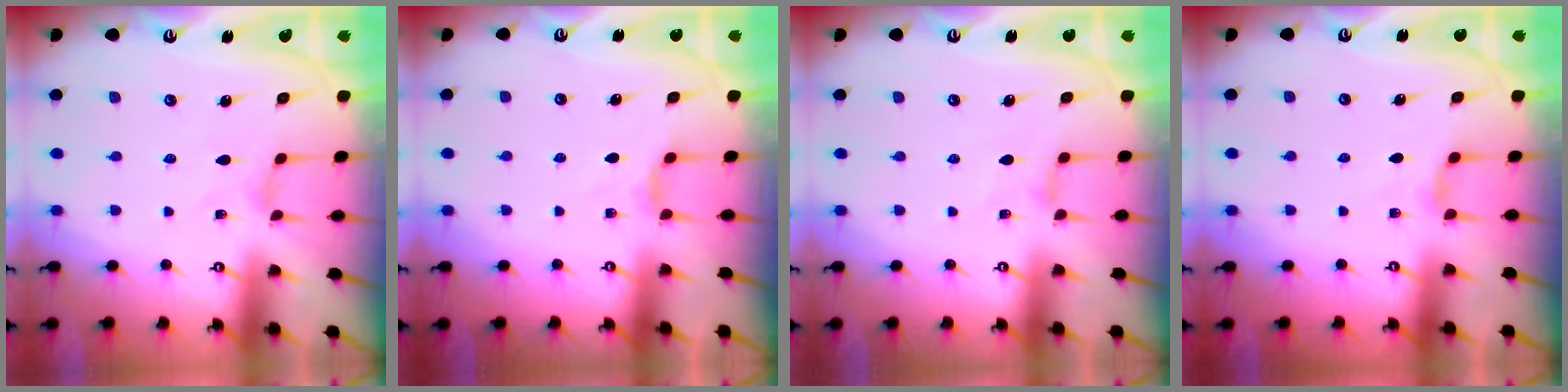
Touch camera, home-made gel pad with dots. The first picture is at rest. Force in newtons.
{"total": 2.6, "press": 2.6, "slide": 0.4}
{"total": 1.4, "press": 1.3, "slide": 0.5}
{"total": 1.9, "press": 1.9, "slide": 0.4}